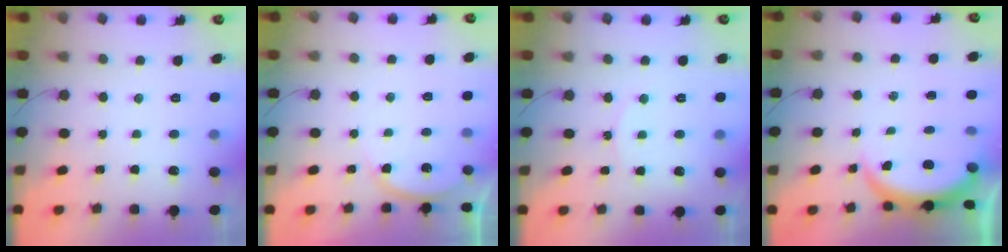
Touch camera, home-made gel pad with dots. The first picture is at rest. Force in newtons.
{"total": 2.9, "press": 2.9, "slide": 0.5}
{"total": 7.4, "press": 7.4, "slide": 0.8}
{"total": 3.9, "press": 3.9, "slide": 0.1}